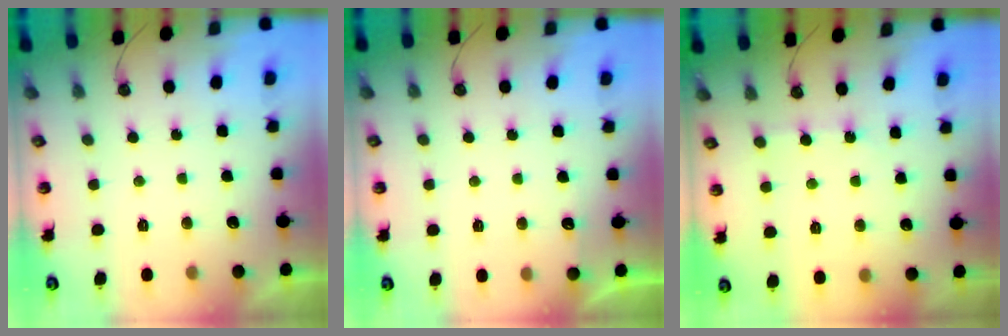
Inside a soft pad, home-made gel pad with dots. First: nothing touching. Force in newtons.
{"total": 3.0, "press": 2.9, "slide": 0.4}
{"total": 2.6, "press": 2.6, "slide": 0.3}